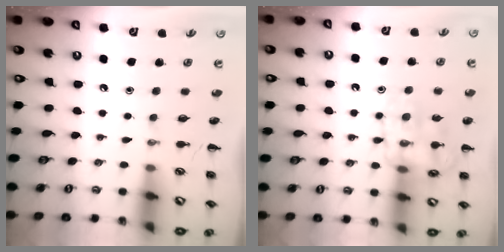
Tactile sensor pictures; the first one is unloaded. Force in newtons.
{"total": 14.2, "press": 14.2, "slide": 1.2}